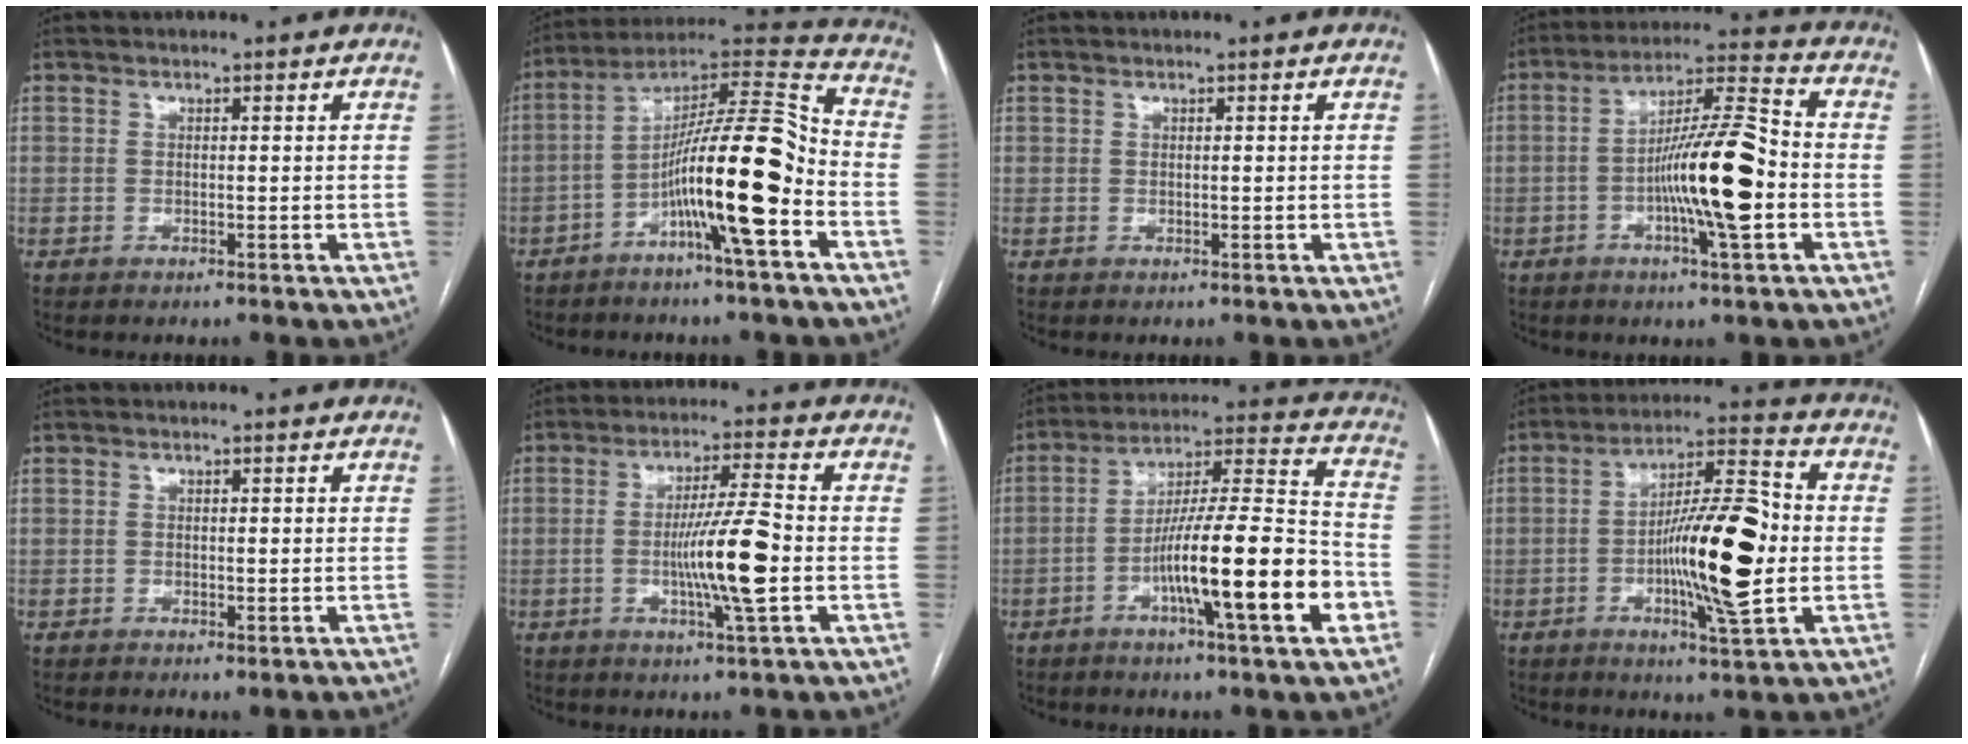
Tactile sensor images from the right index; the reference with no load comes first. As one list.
[{"total": 16.6, "force": [-5.8, 1.0, 15.6], "torque": [-0.266, 0.018, -0.099]}, {"total": 0.0}, {"total": 13.6, "force": [-2.9, 1.3, 13.2], "torque": [-0.229, 0.010, -0.054]}, {"total": 1.2, "force": [-0.3, 0.6, 0.9], "torque": [-0.015, -0.003, 0.001]}, {"total": 9.9, "force": [-1.9, -0.3, 9.7], "torque": [-0.173, -0.007, -0.036]}, {"total": 18.6, "force": [-6.6, 0.8, 17.4], "torque": [-0.279, 0.001, -0.106]}, {"total": 15.6, "force": [-2.0, 2.1, 15.4], "torque": [-0.256, 0.007, -0.035]}]